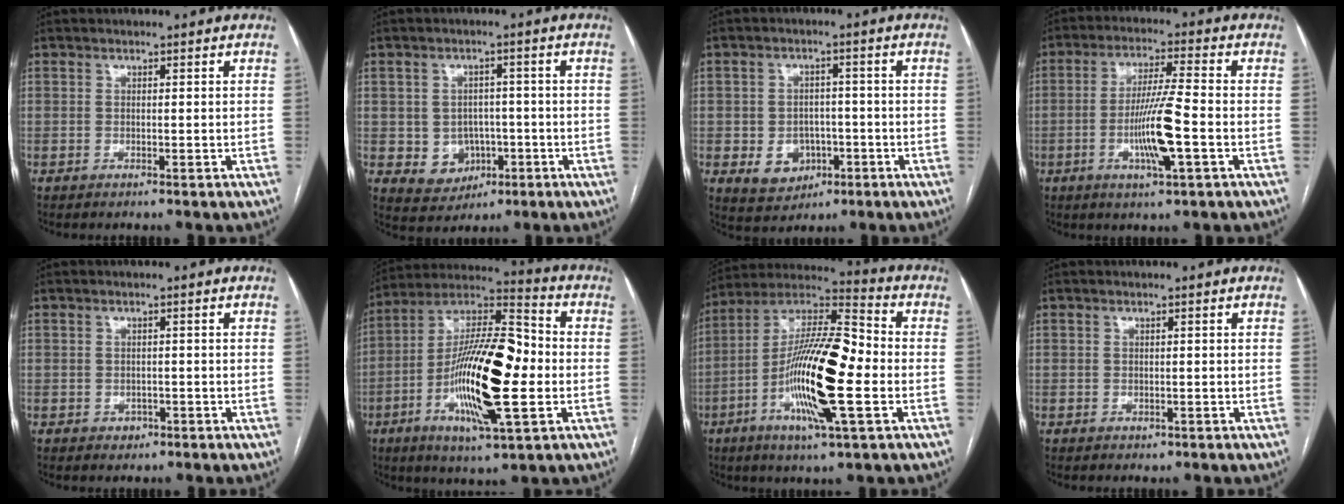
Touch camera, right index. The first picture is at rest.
{"total": 5.9, "force": [-1.1, 5.4, 2.1], "torque": [-0.026, 0.012, -0.003]}
{"total": 6.6, "force": [-1.8, 5.6, 3.0], "torque": [-0.046, 0.011, -0.016]}
{"total": 13.5, "force": [-3.9, 0.3, 12.9], "torque": [-0.251, -0.008, -0.076]}
{"total": 1.5, "force": [-0.7, 1.2, 0.4], "torque": [-0.003, 0.004, -0.007]}
{"total": 20.8, "force": [-3.7, 4.5, 20.0], "torque": [-0.375, 0.006, -0.065]}
{"total": 19.2, "force": [-4.2, 2.7, 18.5], "torque": [-0.354, 0.001, -0.080]}
{"total": 0.5, "force": [-0.1, 0.5, 0.2], "torque": [-0.001, 0.000, 0.001]}